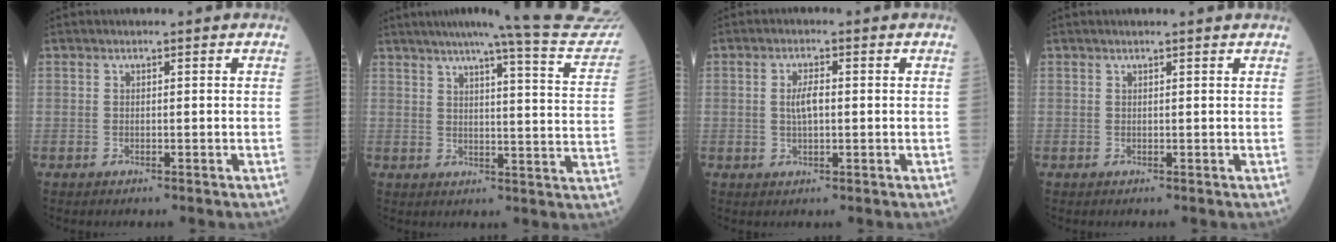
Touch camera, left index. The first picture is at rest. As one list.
[{"total": 18.8, "force": [17.6, -1.5, 6.3], "torque": [-0.089, -0.086, 0.201]}, {"total": 3.0, "force": [0.2, 0.9, 2.8], "torque": [-0.059, 0.002, 0.004]}, {"total": 1.9, "force": [1.7, -0.2, 0.8], "torque": [-0.012, 0.007, 0.022]}]